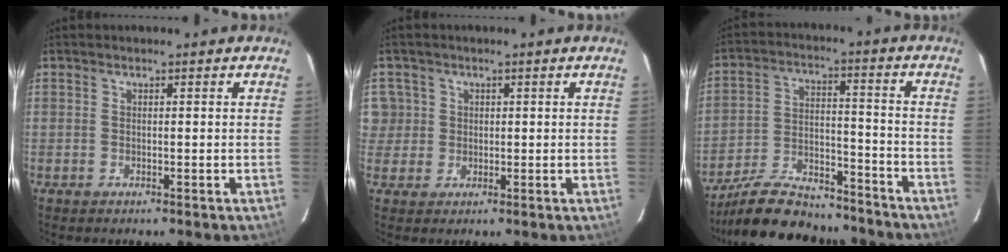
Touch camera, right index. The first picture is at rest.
{"total": 4.4, "force": [0.8, 4.3, 0.3], "torque": [0.013, 0.021, 0.018]}
{"total": 19.4, "force": [-16.8, 6.0, 7.8], "torque": [-0.156, 0.004, -0.254]}